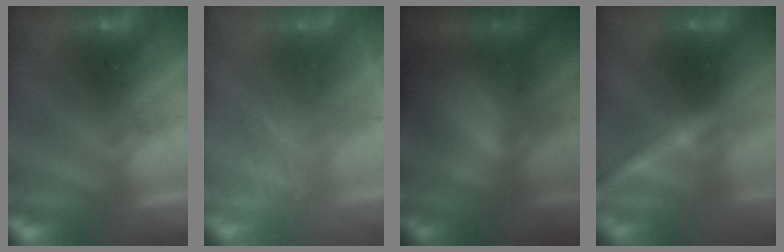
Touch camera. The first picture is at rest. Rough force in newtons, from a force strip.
{"total": 2.6}
{"total": 6.4}
{"total": 2.3}